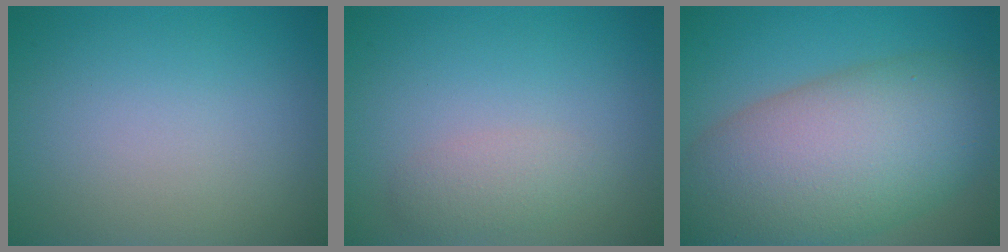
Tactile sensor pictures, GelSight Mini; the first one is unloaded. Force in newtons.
{"total": 1.7, "press": 1.7, "slide": 0.1}
{"total": 13.0, "press": 12.9, "slide": 0.5}